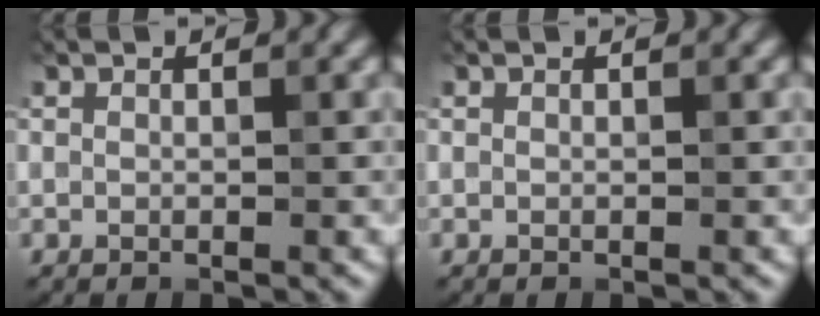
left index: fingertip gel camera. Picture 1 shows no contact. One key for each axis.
{"total": 0.0}